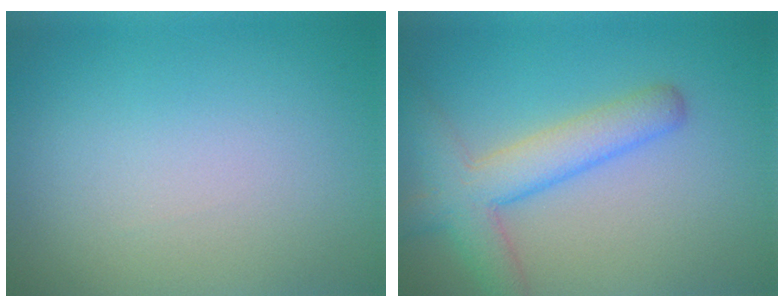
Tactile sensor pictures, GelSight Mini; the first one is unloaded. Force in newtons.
{"total": 5.0, "press": 5.0, "slide": 0.2}